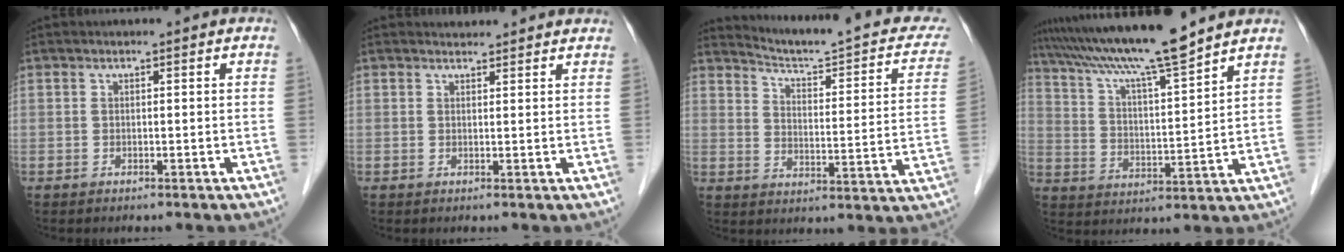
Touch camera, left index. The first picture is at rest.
{"total": 3.9, "force": [3.8, 0.8, 0.4], "torque": [-0.009, 0.016, 0.040]}
{"total": 18.0, "force": [16.3, 3.0, 7.0], "torque": [-0.085, -0.036, 0.199]}
{"total": 14.7, "force": [12.7, -0.7, 7.5], "torque": [-0.136, 0.008, 0.213]}